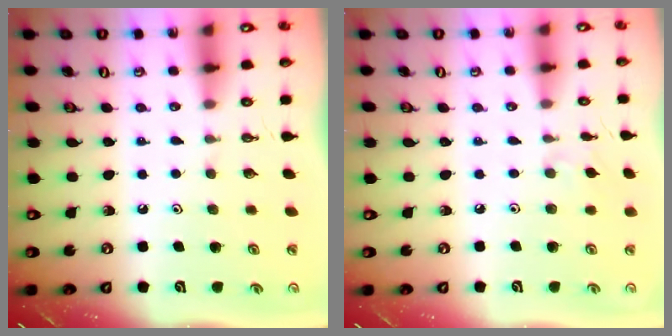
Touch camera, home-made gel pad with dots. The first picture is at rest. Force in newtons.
{"total": 2.4, "press": 2.4, "slide": 0.6}